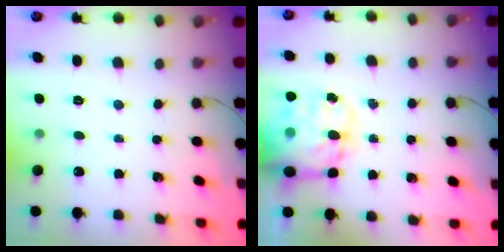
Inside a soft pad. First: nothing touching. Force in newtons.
{"total": 18.8, "press": 18.1, "slide": 5.0}